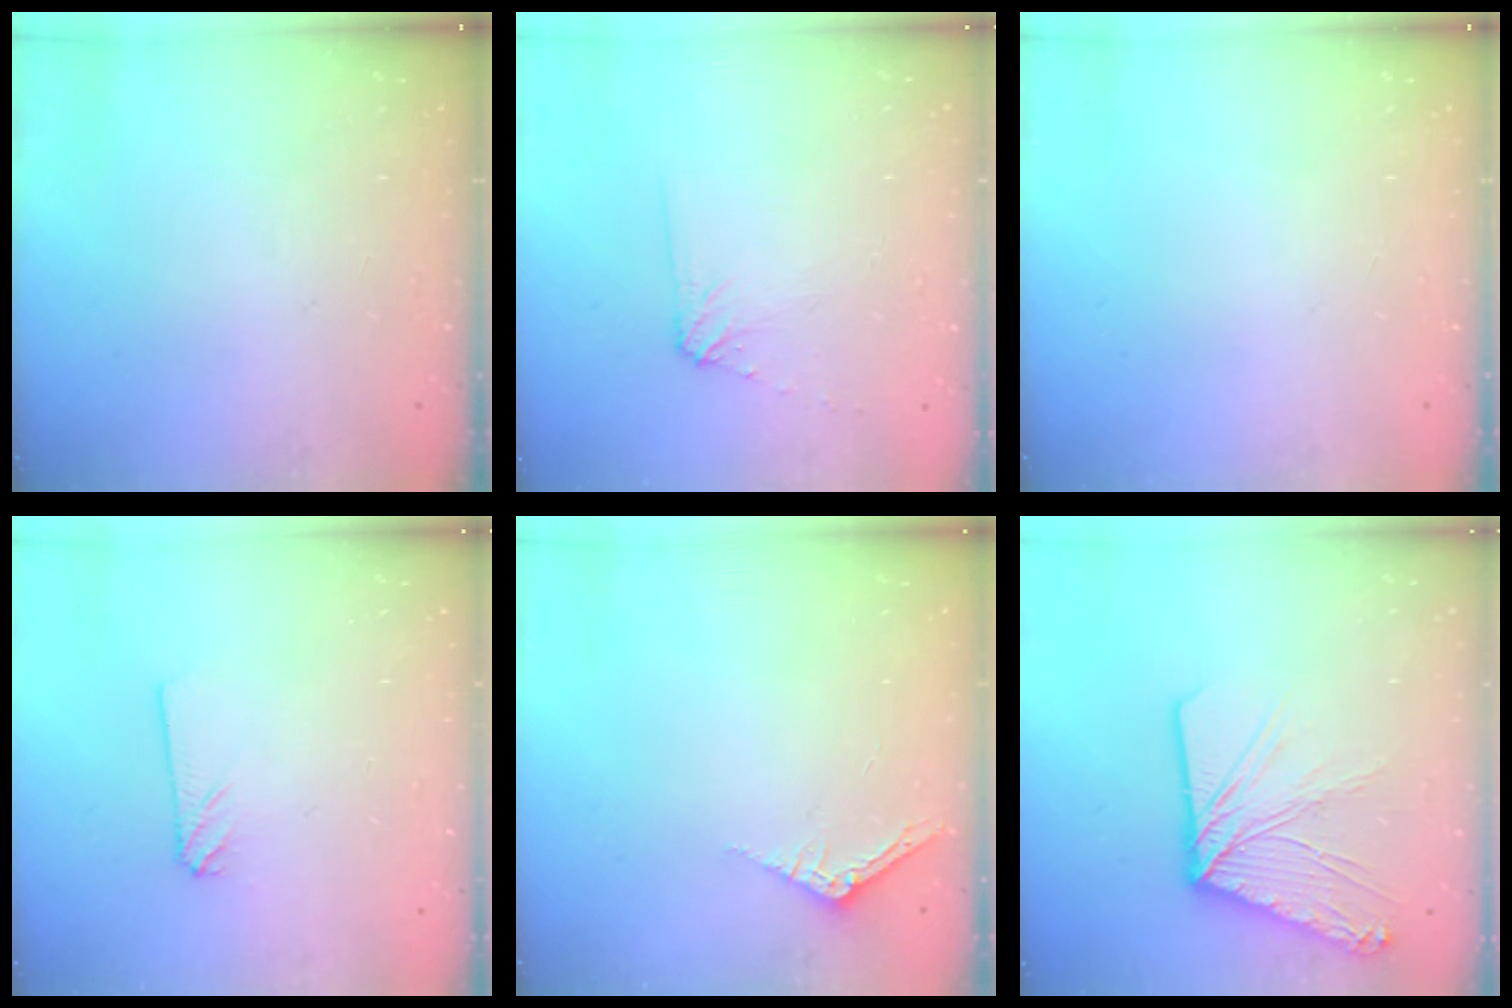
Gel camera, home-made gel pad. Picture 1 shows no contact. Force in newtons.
{"total": 5.5, "press": 5.4, "slide": 0.7}
{"total": 0.0}
{"total": 2.4, "press": 2.4, "slide": 0.2}
{"total": 2.5, "press": 2.5, "slide": 0.2}
{"total": 12.8, "press": 12.7, "slide": 1.4}